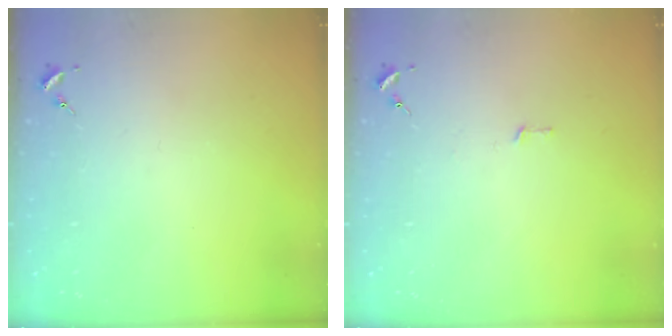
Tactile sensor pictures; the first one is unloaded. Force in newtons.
{"total": 2.8, "press": 2.8, "slide": 0.2}